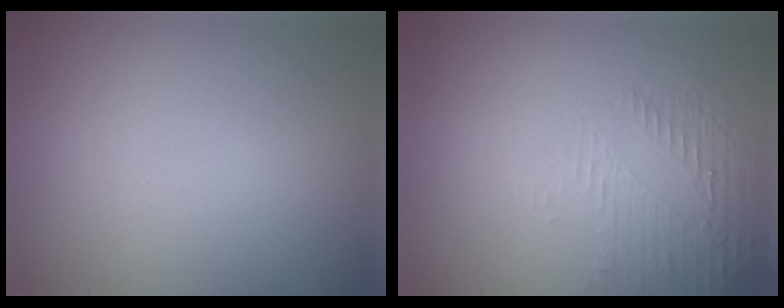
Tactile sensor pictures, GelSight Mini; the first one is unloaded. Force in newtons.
{"total": 1.7, "press": 0.6, "slide": 1.6}